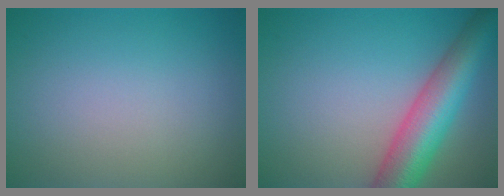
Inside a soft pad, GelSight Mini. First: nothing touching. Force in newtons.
{"total": 8.0, "press": 8.0, "slide": 0.4}